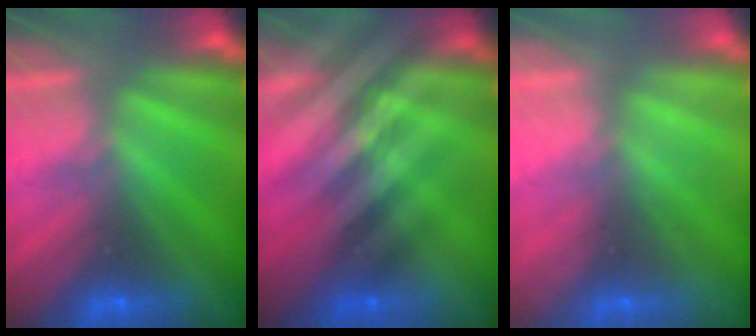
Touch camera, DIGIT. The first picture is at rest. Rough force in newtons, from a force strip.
{"total": 2.4}
{"total": 2.1}